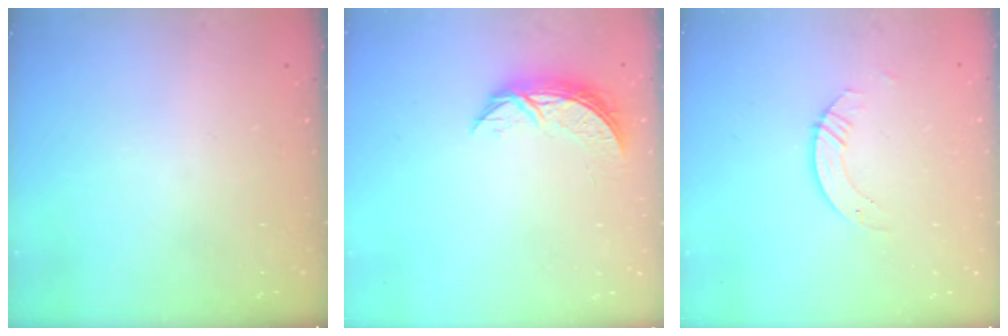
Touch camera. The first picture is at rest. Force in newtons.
{"total": 7.1, "press": 7.1, "slide": 0.5}
{"total": 3.5, "press": 3.5, "slide": 0.4}